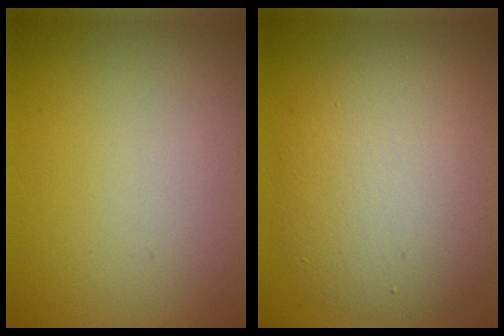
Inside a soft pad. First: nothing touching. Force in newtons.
{"total": 7.8, "press": 7.8, "slide": 0.1}